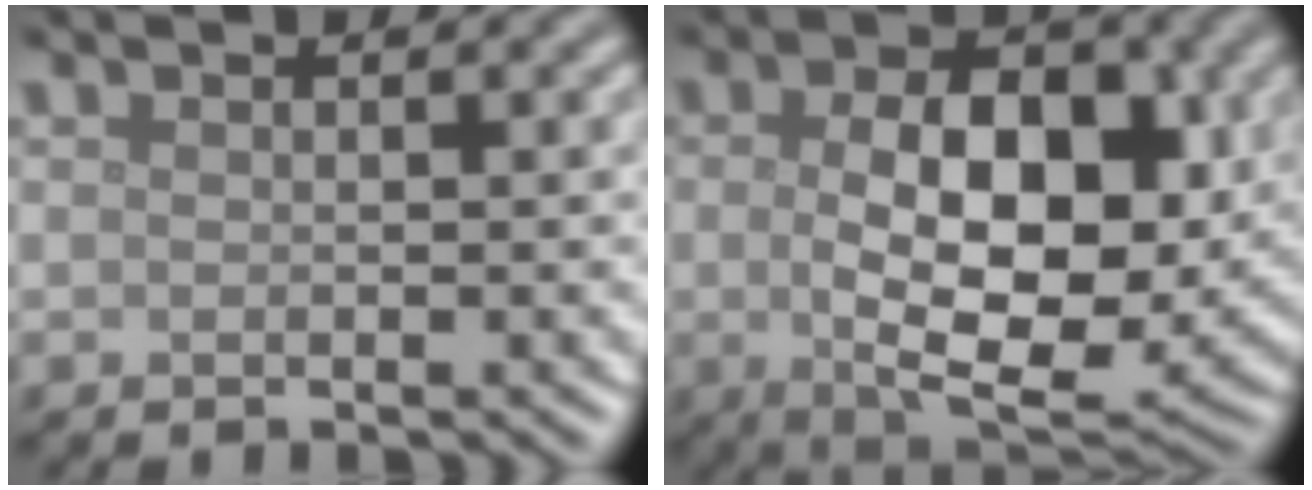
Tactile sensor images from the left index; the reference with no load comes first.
{"total": 10.9, "force": [0.1, 5.8, 9.2], "torque": [-0.130, -0.008, 0.003]}